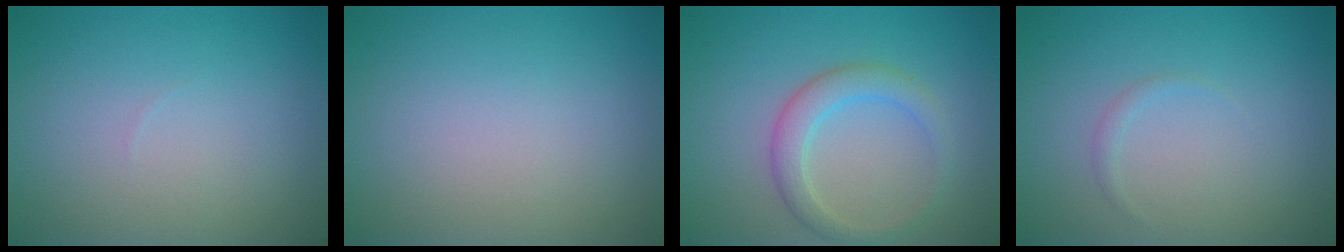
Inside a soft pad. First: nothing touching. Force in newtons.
{"total": 0.0}
{"total": 2.8, "press": 2.8, "slide": 0.1}
{"total": 0.6, "press": 0.6, "slide": 0.1}